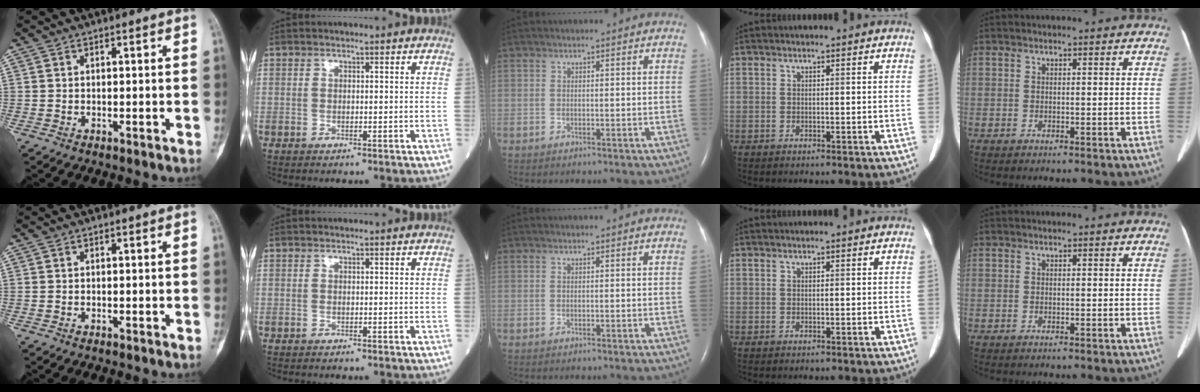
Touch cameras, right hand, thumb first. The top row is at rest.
{}